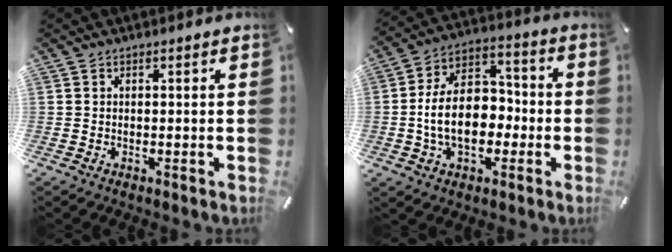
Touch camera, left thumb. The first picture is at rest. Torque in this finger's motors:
{"motor_torque": [2.42, 2.59, 1.49, 0.31, 0.34]}